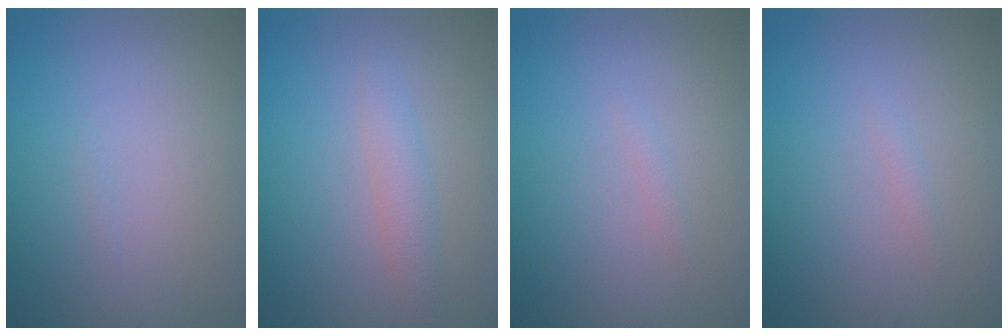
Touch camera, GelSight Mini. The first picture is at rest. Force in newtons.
{"total": 1.9, "press": 1.9, "slide": 0.0}
{"total": 0.5, "press": 0.5, "slide": 0.0}
{"total": 0.5, "press": 0.5, "slide": 0.0}